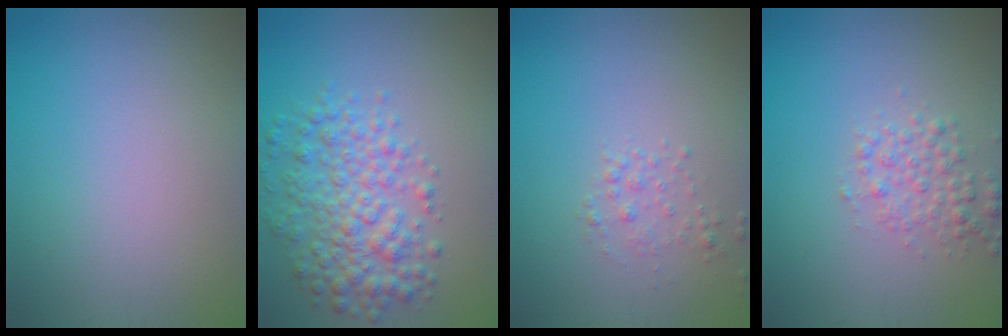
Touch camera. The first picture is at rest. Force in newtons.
{"total": 5.5, "press": 5.5, "slide": 0.1}
{"total": 1.3, "press": 1.2, "slide": 0.1}
{"total": 2.4, "press": 2.4, "slide": 0.1}